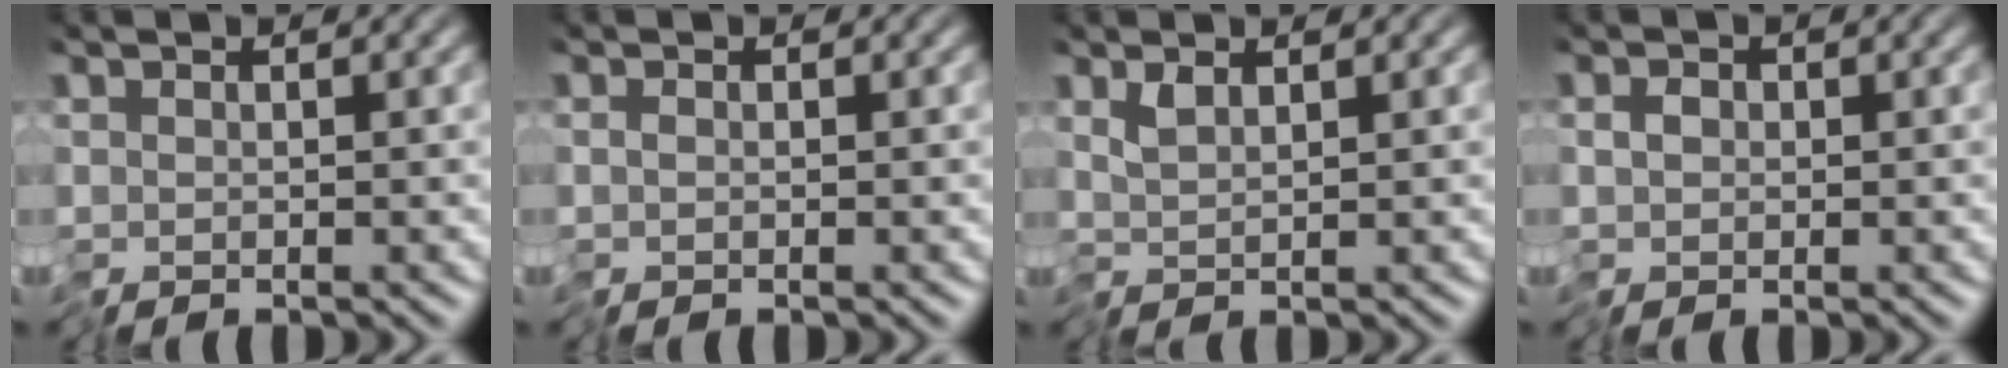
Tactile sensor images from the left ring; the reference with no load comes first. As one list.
[{"total": 0.0}, {"total": 0.7, "force": [0.4, -0.3, 0.5], "torque": [-0.006, -0.002, 0.010]}, {"total": 1.3, "force": [-0.4, 0.9, 0.8], "torque": [-0.008, 0.002, -0.011]}]